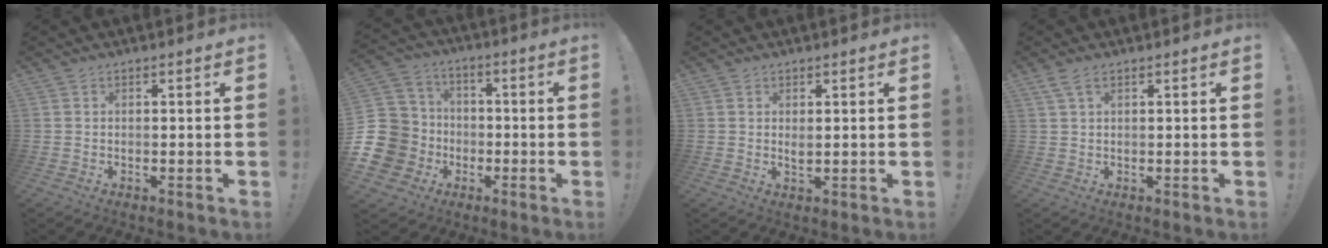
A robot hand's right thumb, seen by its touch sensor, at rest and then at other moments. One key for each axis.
{"total": 14.7, "fx": -3.4, "fy": 13.4, "fz": 5.0, "tx": -0.103, "ty": 0.032, "tz": -0.040}
{"total": 1.5, "fx": 0.8, "fy": 0.5, "fz": 1.2, "tx": -0.010, "ty": -0.008, "tz": 0.011}
{"total": 3.3, "fx": 1.8, "fy": 1.5, "fz": 2.3, "tx": -0.043, "ty": 0.000, "tz": 0.034}